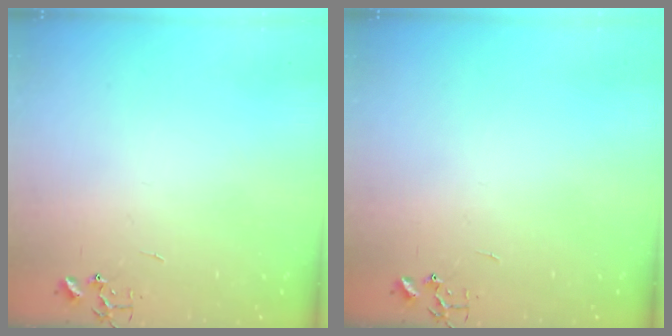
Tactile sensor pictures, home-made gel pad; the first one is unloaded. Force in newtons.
{"total": 0.0}